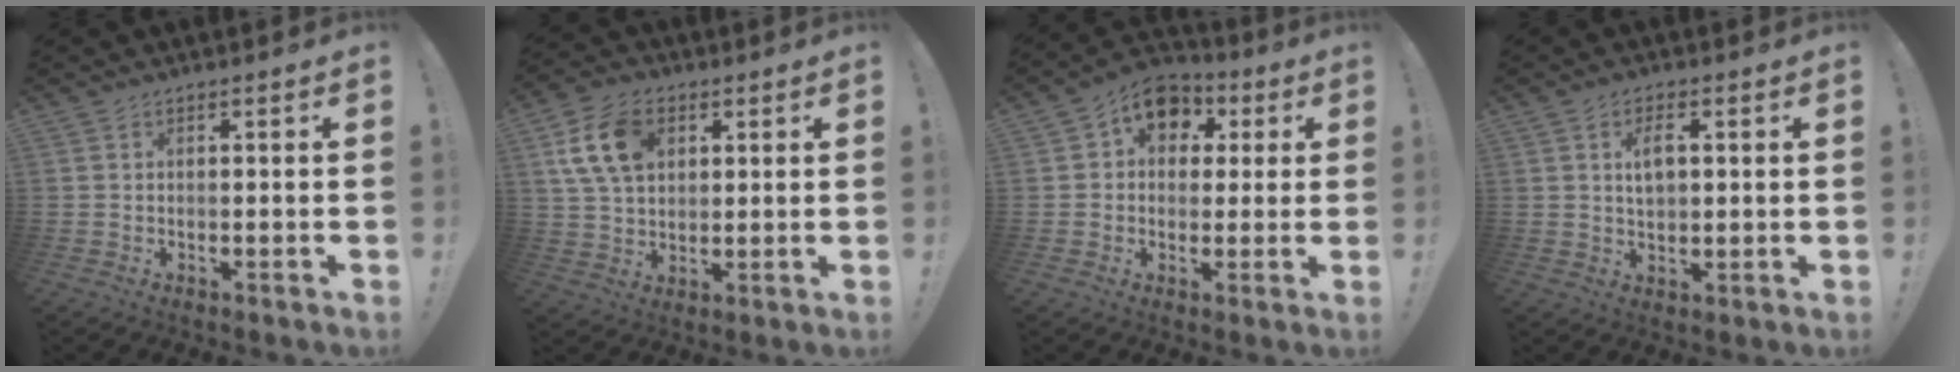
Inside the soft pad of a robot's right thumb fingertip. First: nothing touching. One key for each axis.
{"total": 13.9, "fx": 4.9, "fy": 9.6, "fz": 8.8, "tx": -0.161, "ty": 0.001, "tz": 0.097}
{"total": 10.3, "fx": 3.6, "fy": 8.2, "fz": 5.0, "tx": -0.064, "ty": -0.006, "tz": 0.070}
{"total": 5.7, "fx": 1.2, "fy": 3.2, "fz": 4.6, "tx": -0.067, "ty": 0.001, "tz": 0.018}